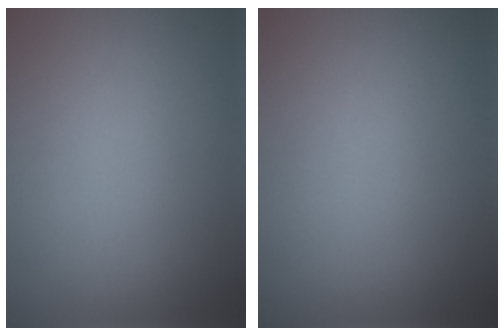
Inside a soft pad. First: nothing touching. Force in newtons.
{"total": 0.0}